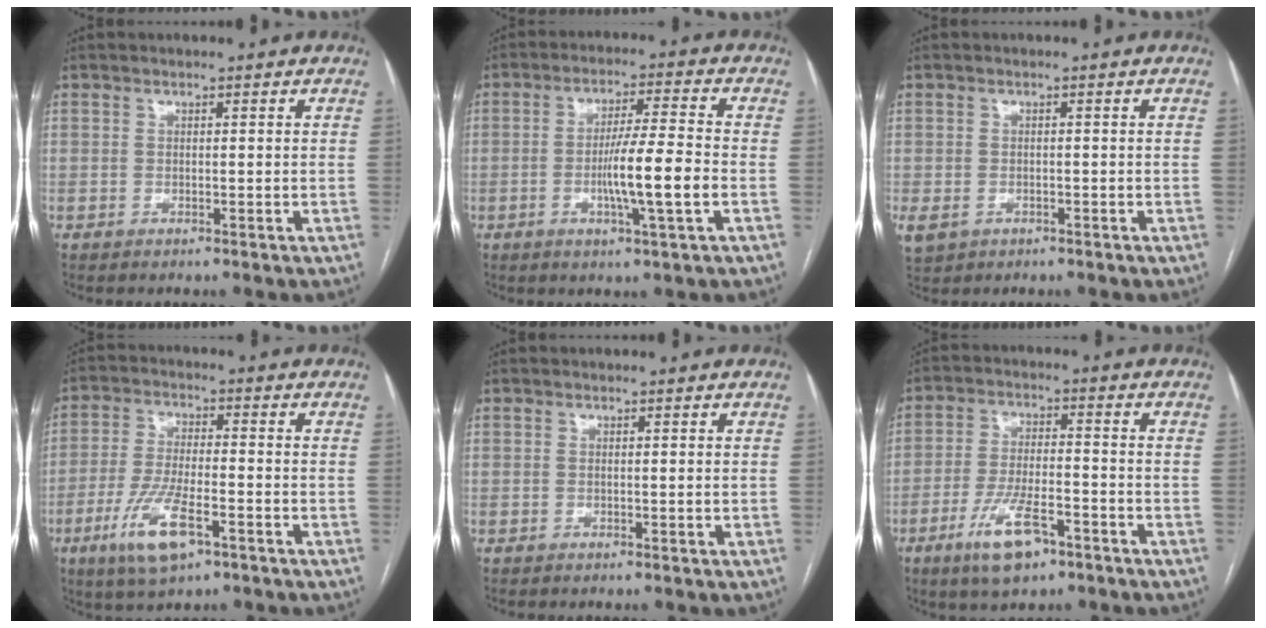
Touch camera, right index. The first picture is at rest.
{"total": 9.1, "force": [-2.2, -0.2, 8.8], "torque": [-0.155, -0.004, -0.042]}
{"total": 4.6, "force": [-2.2, 3.6, 1.9], "torque": [-0.045, -0.003, -0.028]}
{"total": 9.9, "force": [-4.9, 2.5, 8.3], "torque": [-0.172, -0.015, -0.086]}
{"total": 0.0}
{"total": 9.2, "force": [-5.3, 2.8, 7.0], "torque": [-0.138, -0.007, -0.091]}